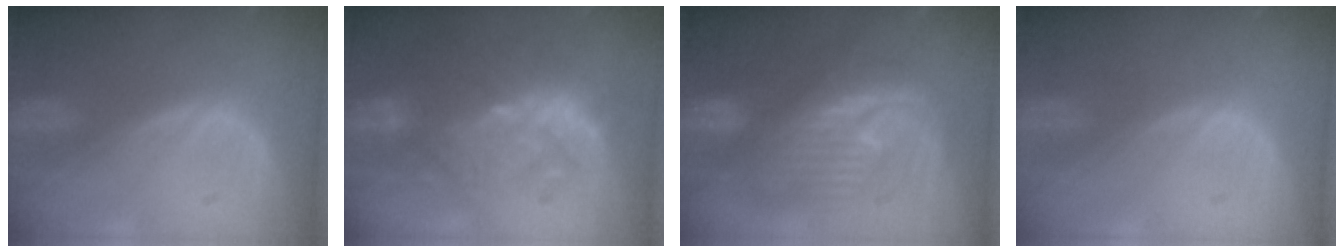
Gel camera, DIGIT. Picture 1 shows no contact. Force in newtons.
{"total": 9.0, "press": 8.9, "slide": 1.6}
{"total": 10.3, "press": 10.2, "slide": 0.9}
{"total": 0.0}